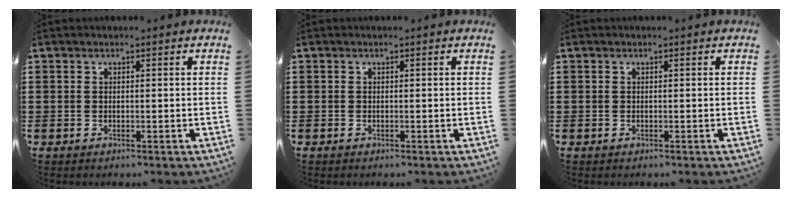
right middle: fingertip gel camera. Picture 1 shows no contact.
{"total": 0.0}
{"total": 0.0}